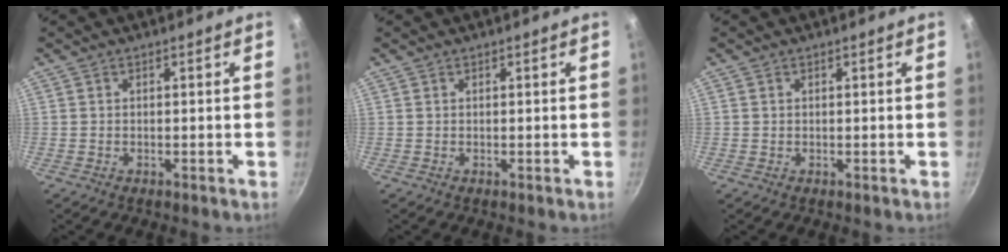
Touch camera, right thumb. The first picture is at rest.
{"total": 0.0}
{"total": 0.0}